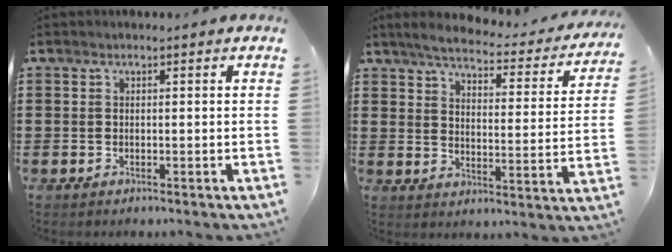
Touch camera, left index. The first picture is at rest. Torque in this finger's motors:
{"motor_torque": [1.40, -0.73, 0.19, 0.07]}